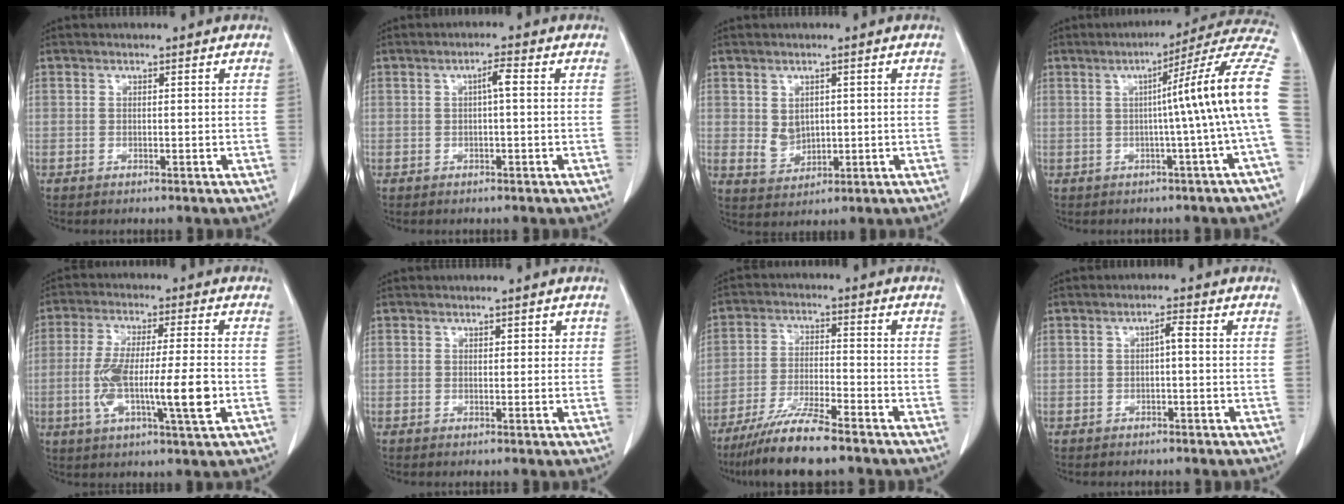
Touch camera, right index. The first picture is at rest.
{"total": 2.1, "force": [0.2, 0.2, 2.1], "torque": [-0.036, 0.005, 0.004]}
{"total": 3.7, "force": [0.6, 2.9, 2.2], "torque": [-0.041, 0.000, 0.026]}
{"total": 14.2, "force": [0.1, -2.2, 14.0], "torque": [-0.168, 0.023, -0.008]}
{"total": 12.3, "force": [-2.3, 1.0, 12.0], "torque": [-0.224, -0.002, -0.041]}
{"total": 1.5, "force": [0.8, 1.0, 0.8], "torque": [-0.003, 0.001, 0.010]}
{"total": 8.5, "force": [-6.8, 0.6, 5.1], "torque": [-0.099, -0.025, -0.127]}
{"total": 1.6, "force": [-0.1, 0.3, 1.6], "torque": [-0.026, 0.005, -0.001]}